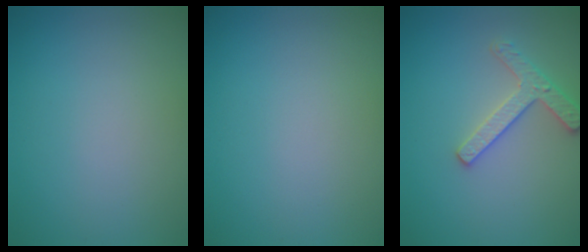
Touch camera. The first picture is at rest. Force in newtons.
{"total": 0.0}
{"total": 2.5, "press": 2.4, "slide": 0.4}